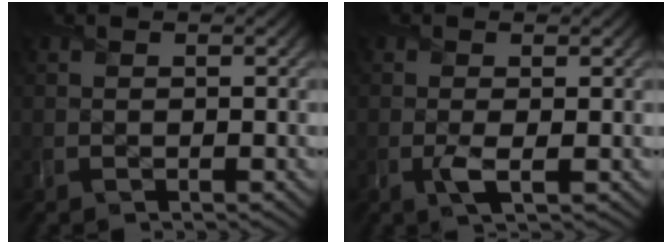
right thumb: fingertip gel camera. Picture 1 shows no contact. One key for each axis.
{"total": 1.9, "fx": -0.3, "fy": 0.6, "fz": 1.8, "tx": -0.039, "ty": -0.004, "tz": -0.010}